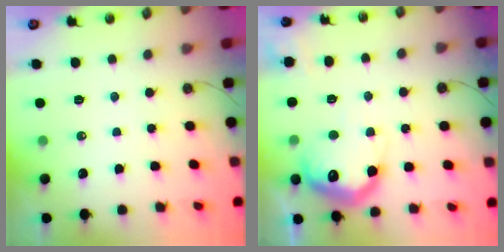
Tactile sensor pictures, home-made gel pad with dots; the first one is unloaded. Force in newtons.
{"total": 17.7, "press": 17.7, "slide": 0.5}